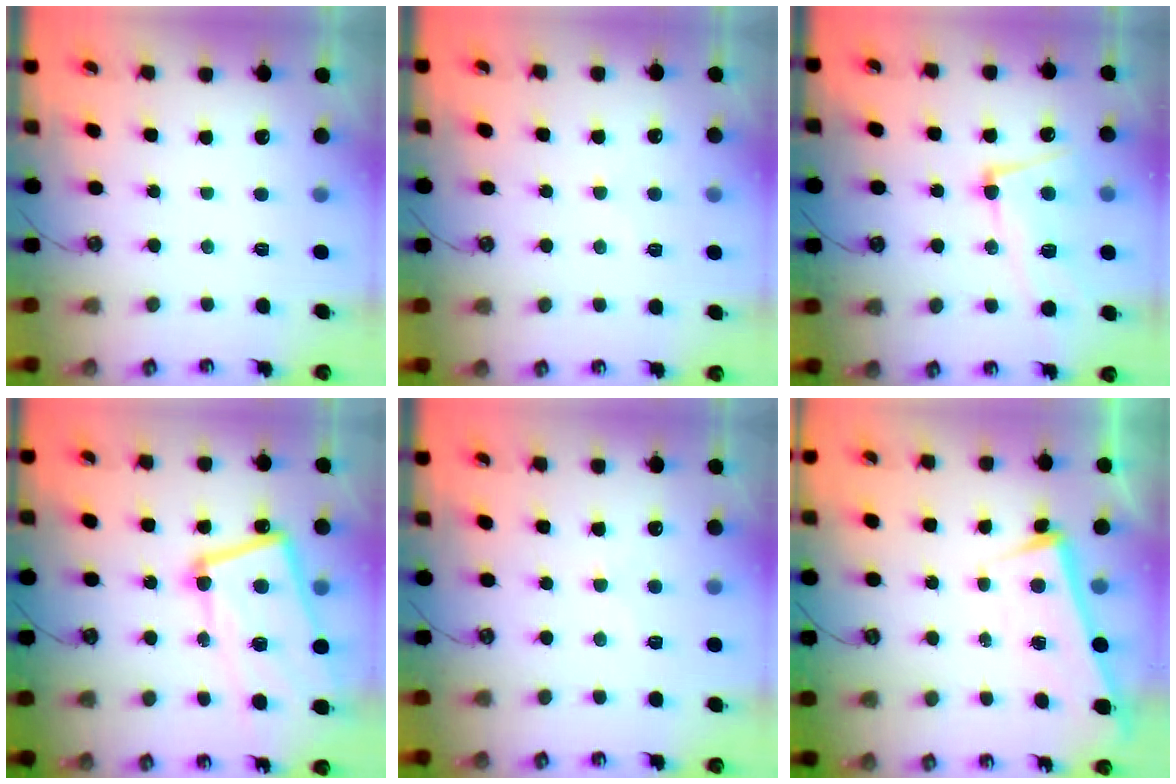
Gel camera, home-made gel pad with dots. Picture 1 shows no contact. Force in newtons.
{"total": 0.5, "press": 0.2, "slide": 0.5}
{"total": 6.2, "press": 6.0, "slide": 1.3}
{"total": 15.4, "press": 15.3, "slide": 1.9}
{"total": 0.6, "press": 0.4, "slide": 0.5}
{"total": 0.8, "press": 0.7, "slide": 0.5}